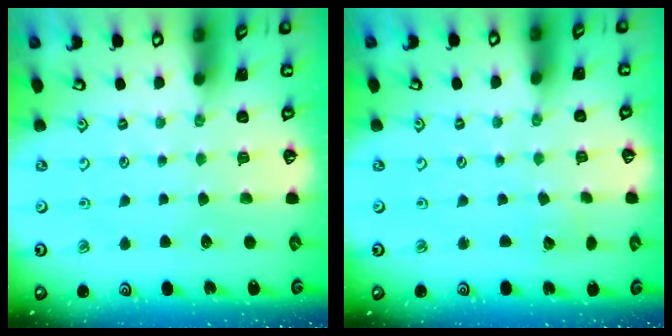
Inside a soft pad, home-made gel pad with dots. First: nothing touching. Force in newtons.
{"total": 2.7, "press": 2.7, "slide": 0.3}